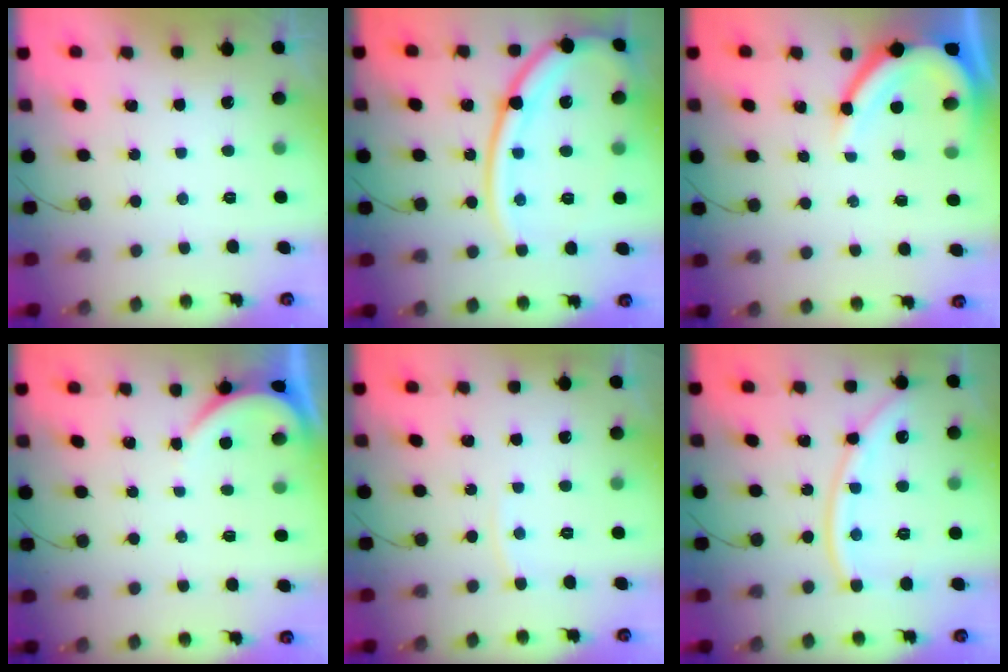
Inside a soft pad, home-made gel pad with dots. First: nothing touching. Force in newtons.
{"total": 18.3, "press": 18.2, "slide": 2.0}
{"total": 11.3, "press": 11.2, "slide": 0.8}
{"total": 2.6, "press": 2.6, "slide": 0.2}
{"total": 3.6, "press": 3.5, "slide": 0.5}
{"total": 12.2, "press": 12.1, "slide": 1.7}